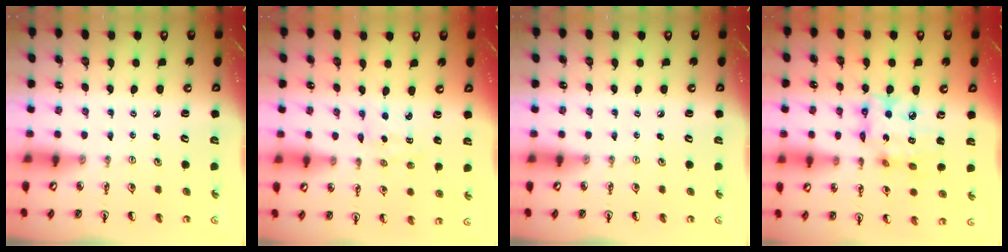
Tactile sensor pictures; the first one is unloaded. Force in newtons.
{"total": 2.2, "press": 2.1, "slide": 0.5}
{"total": 0.0}
{"total": 12.8, "press": 12.7, "slide": 1.7}